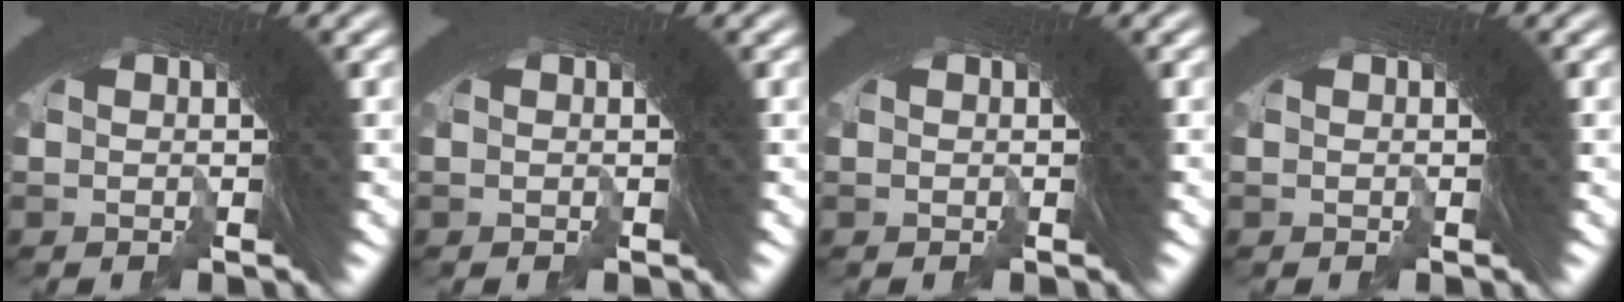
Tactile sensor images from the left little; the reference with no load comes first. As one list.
[{"total": 0.0}, {"total": 0.0}, {"total": 0.0}]